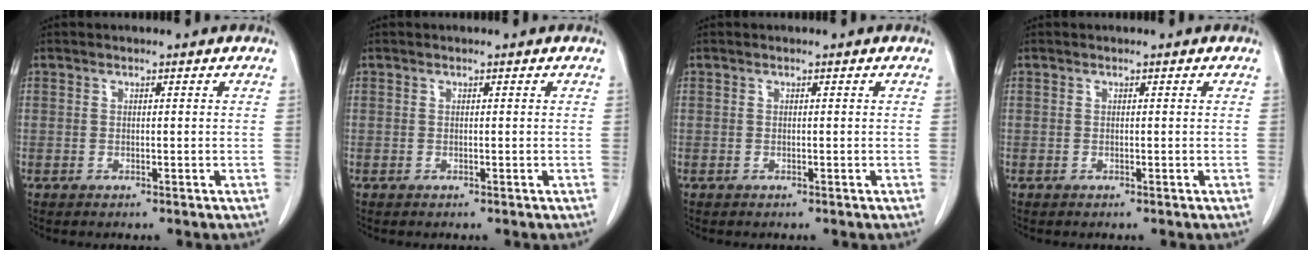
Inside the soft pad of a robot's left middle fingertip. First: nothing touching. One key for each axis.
{"total": 0.0}
{"total": 0.0}
{"total": 0.0}